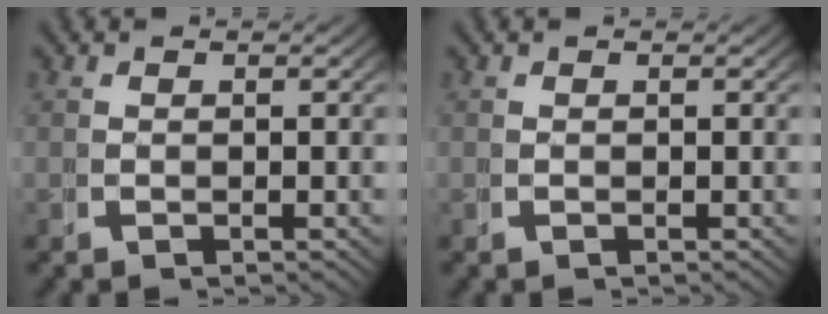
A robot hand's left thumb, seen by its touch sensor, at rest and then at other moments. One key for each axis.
{"total": 0.0}